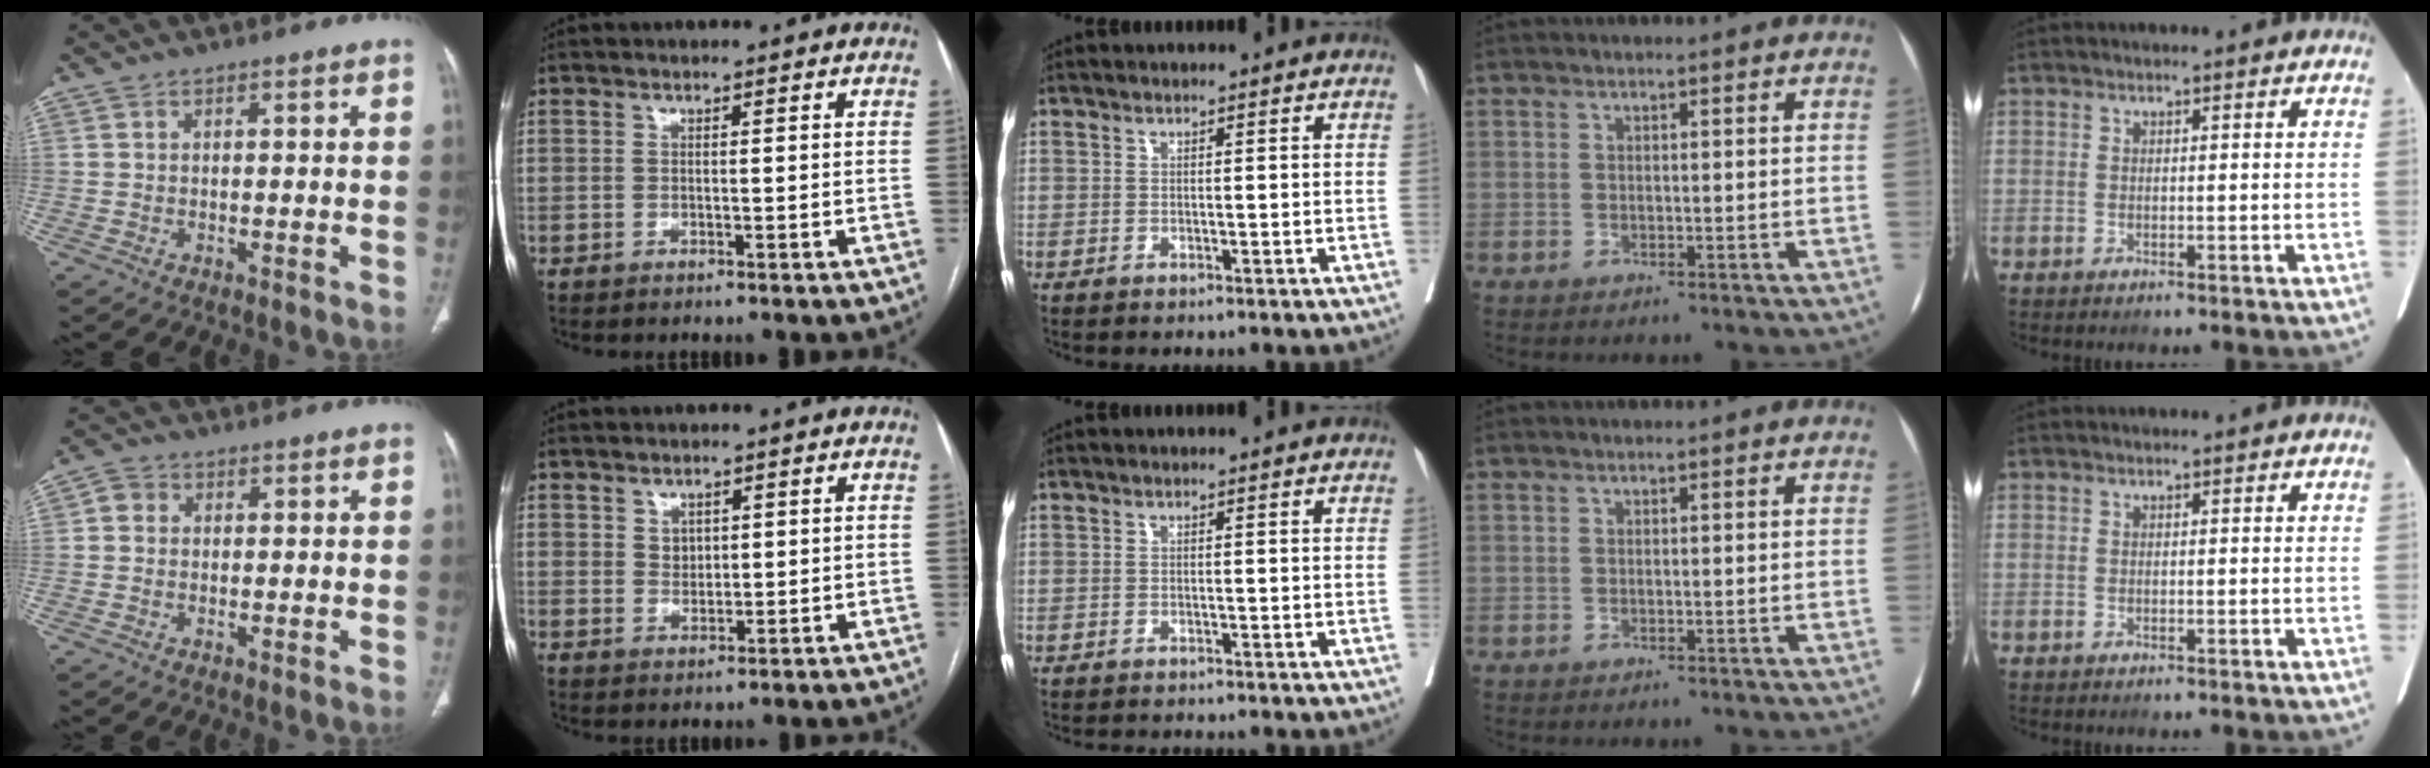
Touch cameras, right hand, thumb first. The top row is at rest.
{"thumb": {"total": 2.4, "force": [0.3, 2.2, 1.0], "torque": [-0.007, 0.005, 0.002]}, "index": {"total": 2.2, "force": [1.0, 1.7, 1.1], "torque": [-0.020, -0.003, 0.024]}, "middle": {"total": 2.7, "force": [-2.5, 0.4, 0.8], "torque": [-0.013, -0.005, -0.033]}}